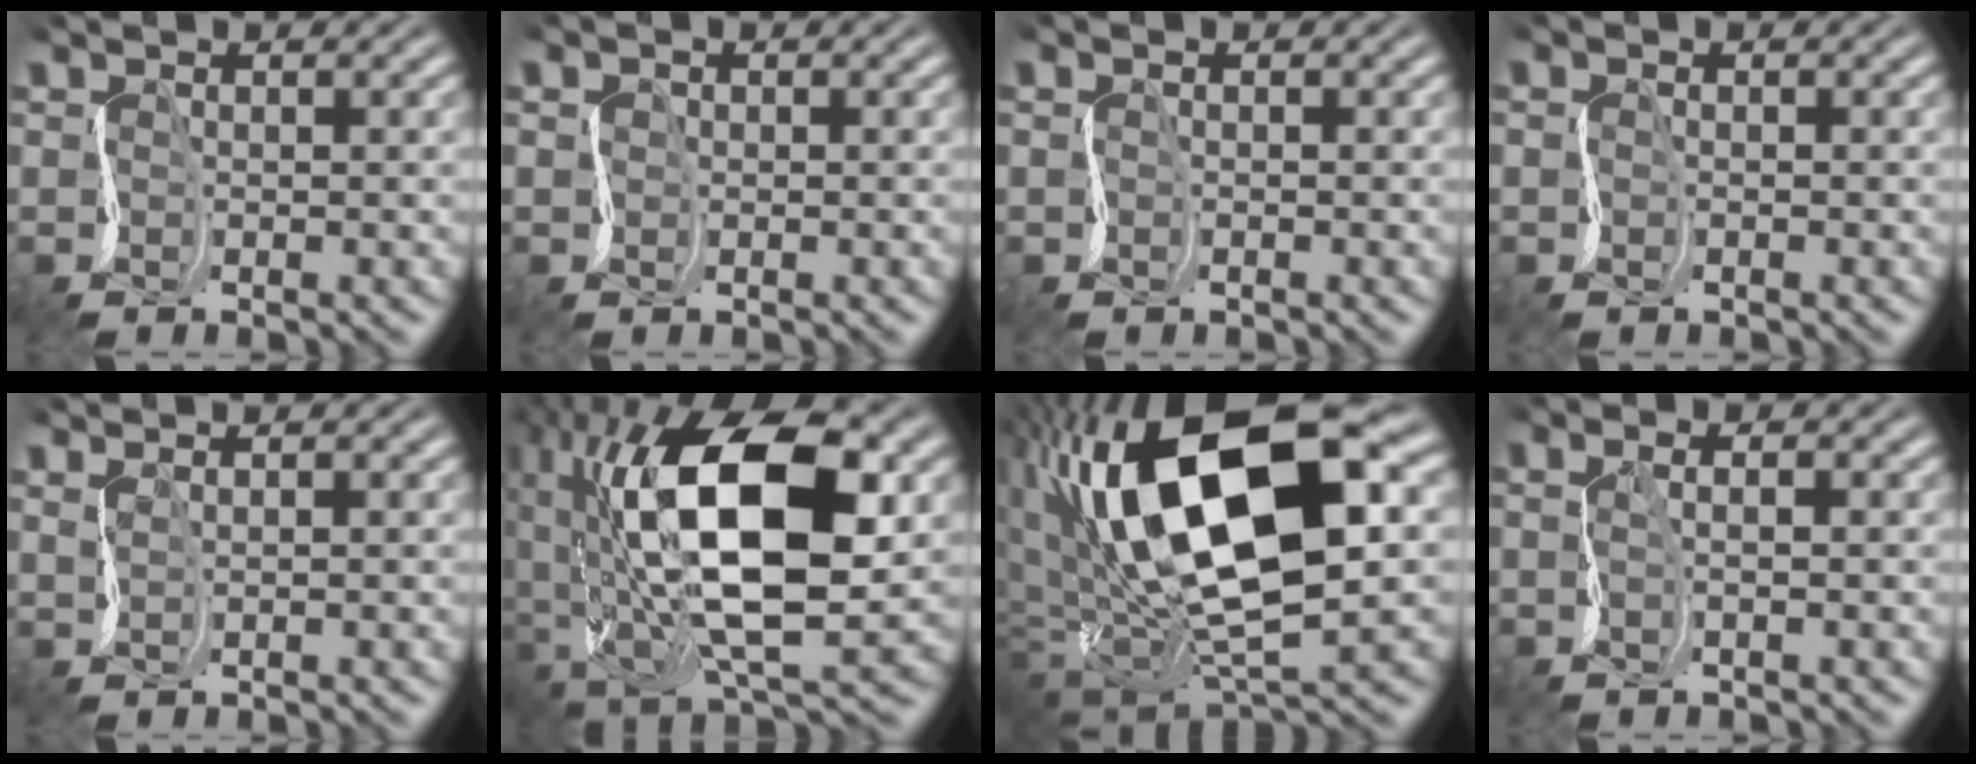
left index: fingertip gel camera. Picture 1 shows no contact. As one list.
[{"total": 1.1, "force": [-0.2, -0.2, -1.1], "torque": [0.003, 0.007, 0.002]}, {"total": 0.6, "force": [0.0, -0.1, -0.6], "torque": [-0.001, 0.004, -0.009]}, {"total": 0.6, "force": [-0.2, -0.1, -0.6], "torque": [-0.002, 0.001, -0.008]}, {"total": 1.4, "force": [1.4, 0.3, 0.0], "torque": [-0.007, 0.020, 0.007]}, {"total": 13.7, "force": [1.1, 6.9, 11.8], "torque": [-0.240, 0.010, 0.012]}, {"total": 15.0, "force": [4.2, 7.0, 12.5], "torque": [-0.252, 0.007, 0.078]}, {"total": 0.8, "force": [0.7, 0.0, 0.3], "torque": [-0.028, 0.010, 0.008]}]